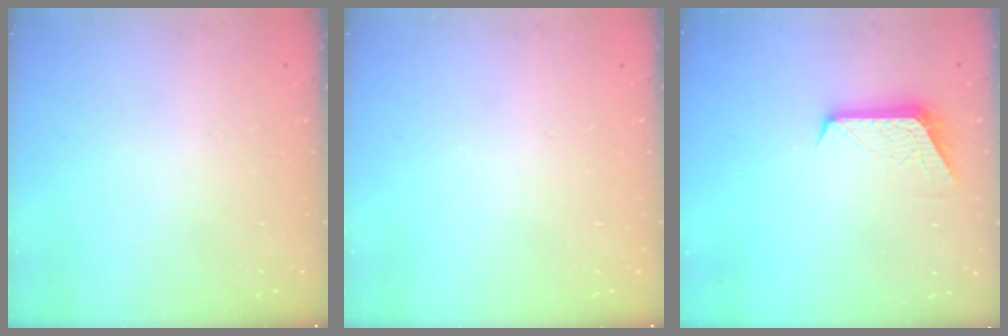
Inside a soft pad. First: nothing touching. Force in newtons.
{"total": 0.0}
{"total": 8.3, "press": 8.3, "slide": 0.7}